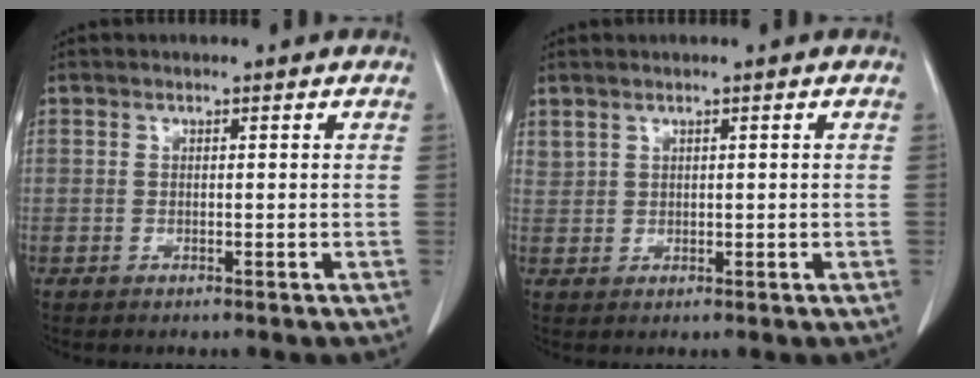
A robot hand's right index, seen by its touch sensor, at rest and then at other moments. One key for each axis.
{"total": 1.3, "fx": 1.1, "fy": 0.7, "fz": 0.3, "tx": -0.006, "ty": 0.009, "tz": 0.029}